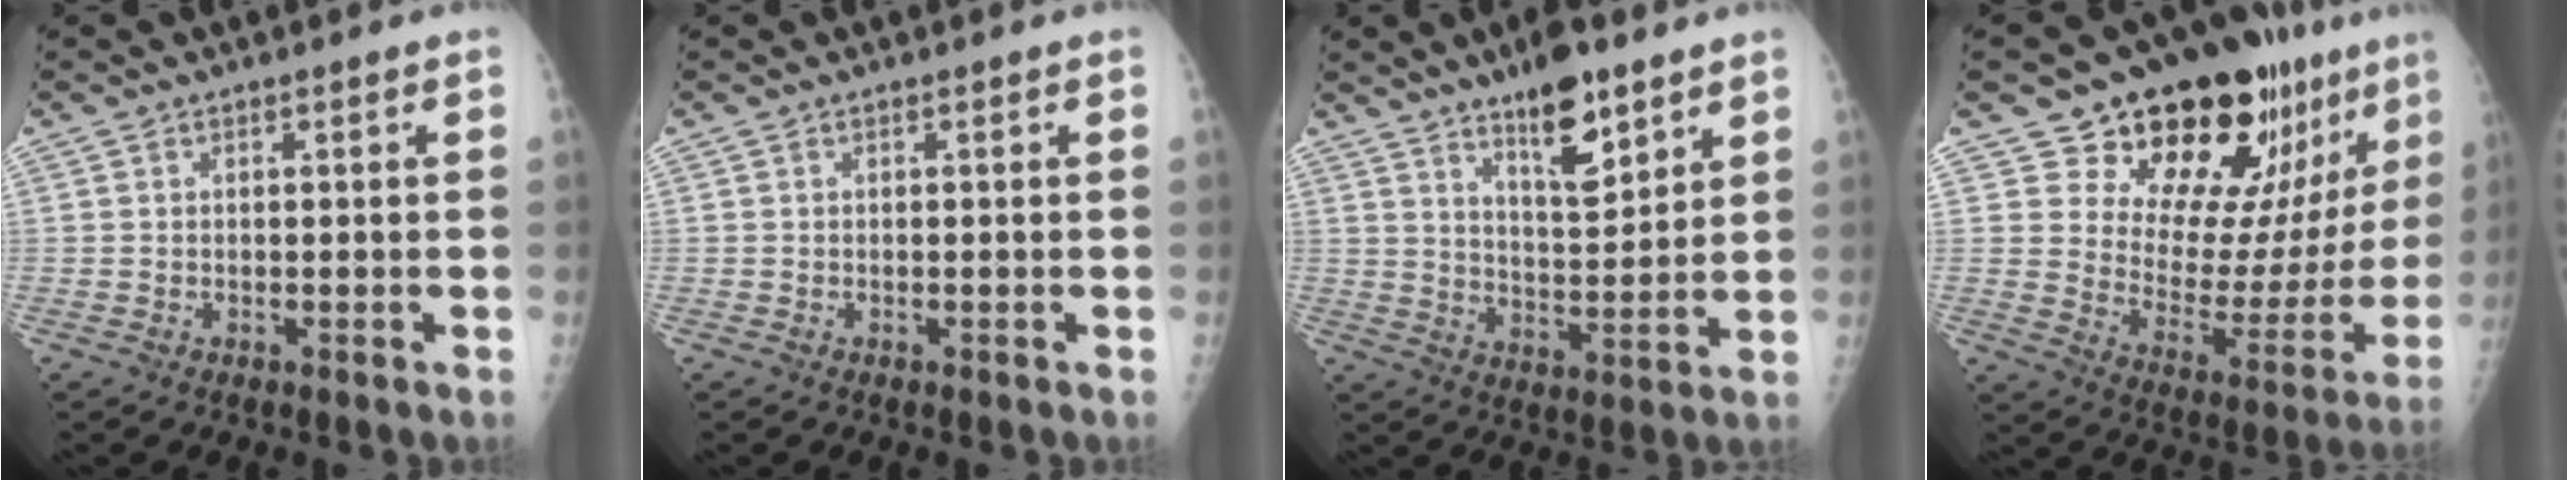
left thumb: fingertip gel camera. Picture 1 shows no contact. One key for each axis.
{"total": 0.0}
{"total": 11.4, "fx": 7.4, "fy": 3.7, "fz": 7.8, "tx": -0.104, "ty": -0.050, "tz": 0.124}
{"total": 24.3, "fx": 16.5, "fy": 11.0, "fz": 14.0, "tx": -0.154, "ty": -0.094, "tz": 0.238}